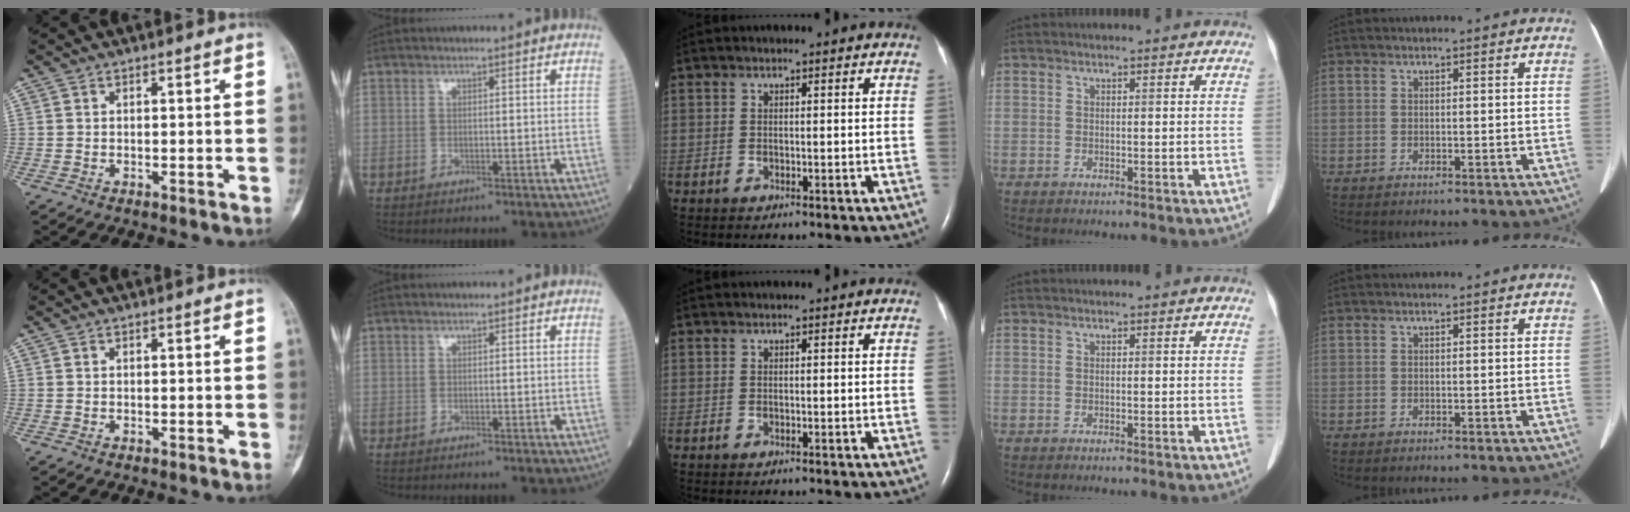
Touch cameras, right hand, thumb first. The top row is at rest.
{}